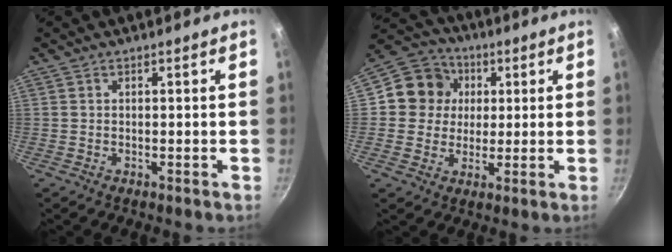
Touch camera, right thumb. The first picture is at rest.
{"total": 10.4, "force": [2.0, 9.6, 3.3], "torque": [-0.018, 0.014, 0.018]}